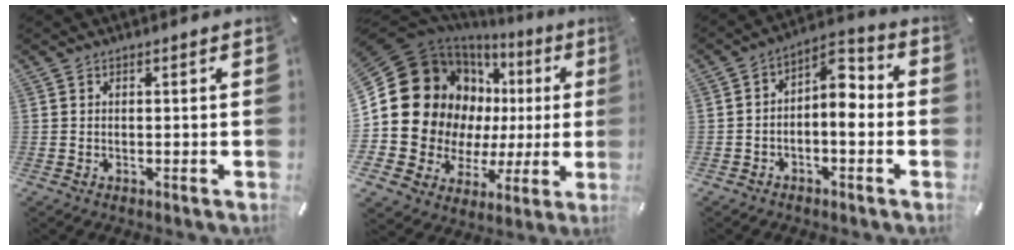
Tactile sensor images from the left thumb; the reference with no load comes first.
{"total": 22.1, "force": [5.4, 17.7, 12.1], "torque": [-0.219, -0.045, 0.126]}
{"total": 6.7, "force": [-1.4, 3.8, 5.3], "torque": [-0.079, -0.002, -0.029]}